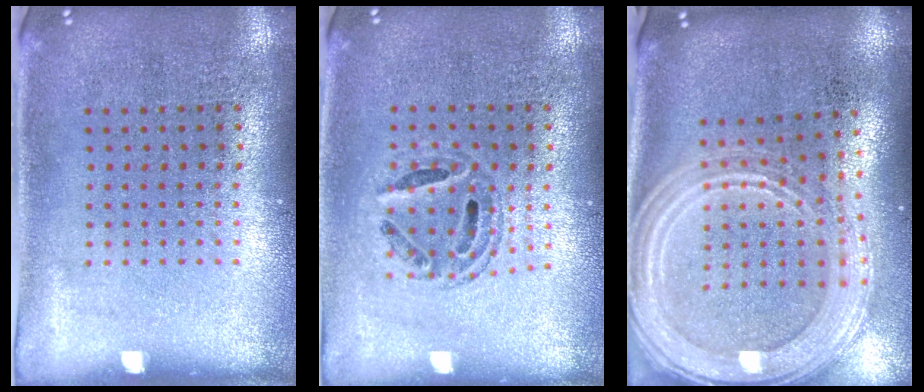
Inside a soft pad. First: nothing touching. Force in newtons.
{"total": 0.7, "press": 0.7, "slide": 0.2}
{"total": 3.0, "press": 2.5, "slide": 1.6}